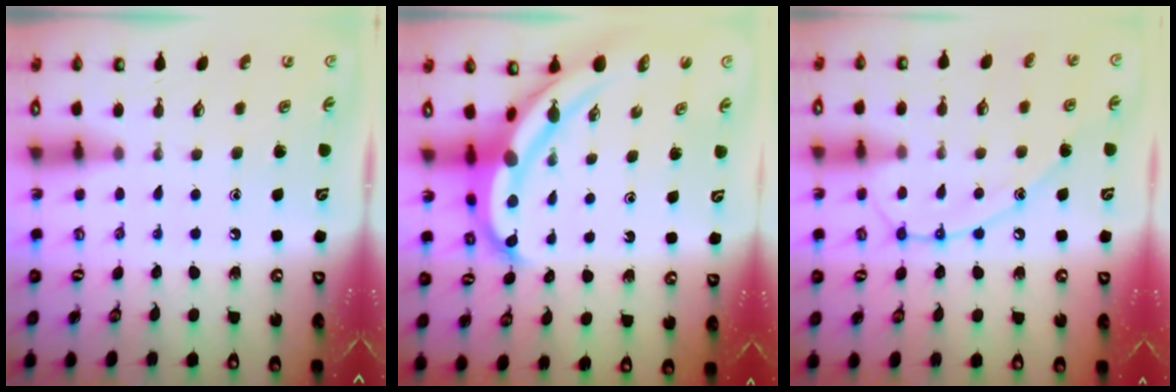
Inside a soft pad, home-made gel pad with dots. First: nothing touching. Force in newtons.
{"total": 7.3, "press": 7.3, "slide": 0.9}
{"total": 12.4, "press": 12.3, "slide": 1.1}